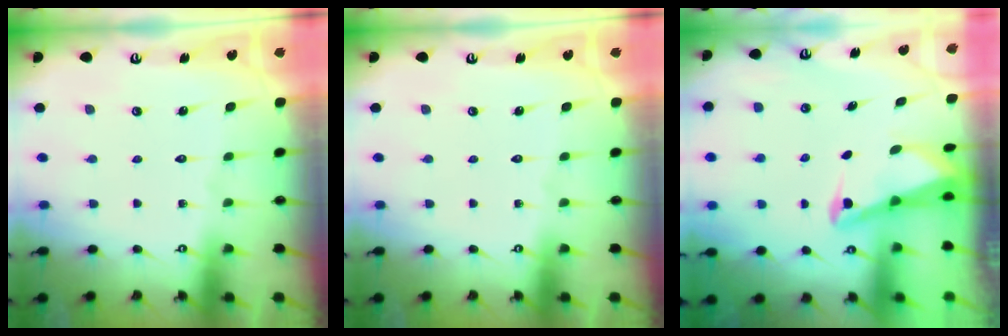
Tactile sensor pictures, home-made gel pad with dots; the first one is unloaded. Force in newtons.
{"total": 0.0}
{"total": 2.7, "press": 2.6, "slide": 0.6}